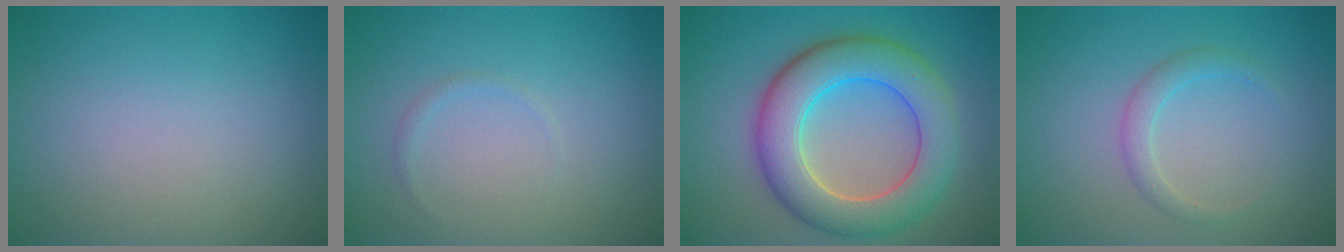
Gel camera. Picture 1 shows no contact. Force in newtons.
{"total": 0.6, "press": 0.6, "slide": 0.1}
{"total": 8.5, "press": 8.5, "slide": 0.5}
{"total": 1.7, "press": 1.7, "slide": 0.2}